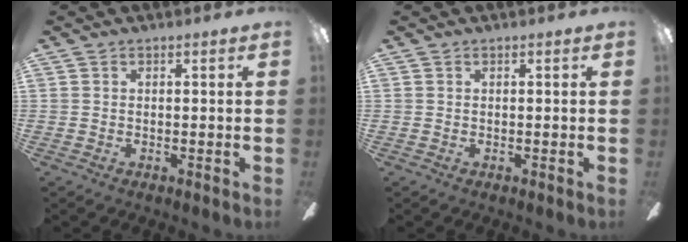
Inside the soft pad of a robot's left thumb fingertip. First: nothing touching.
{"total": 0.0}